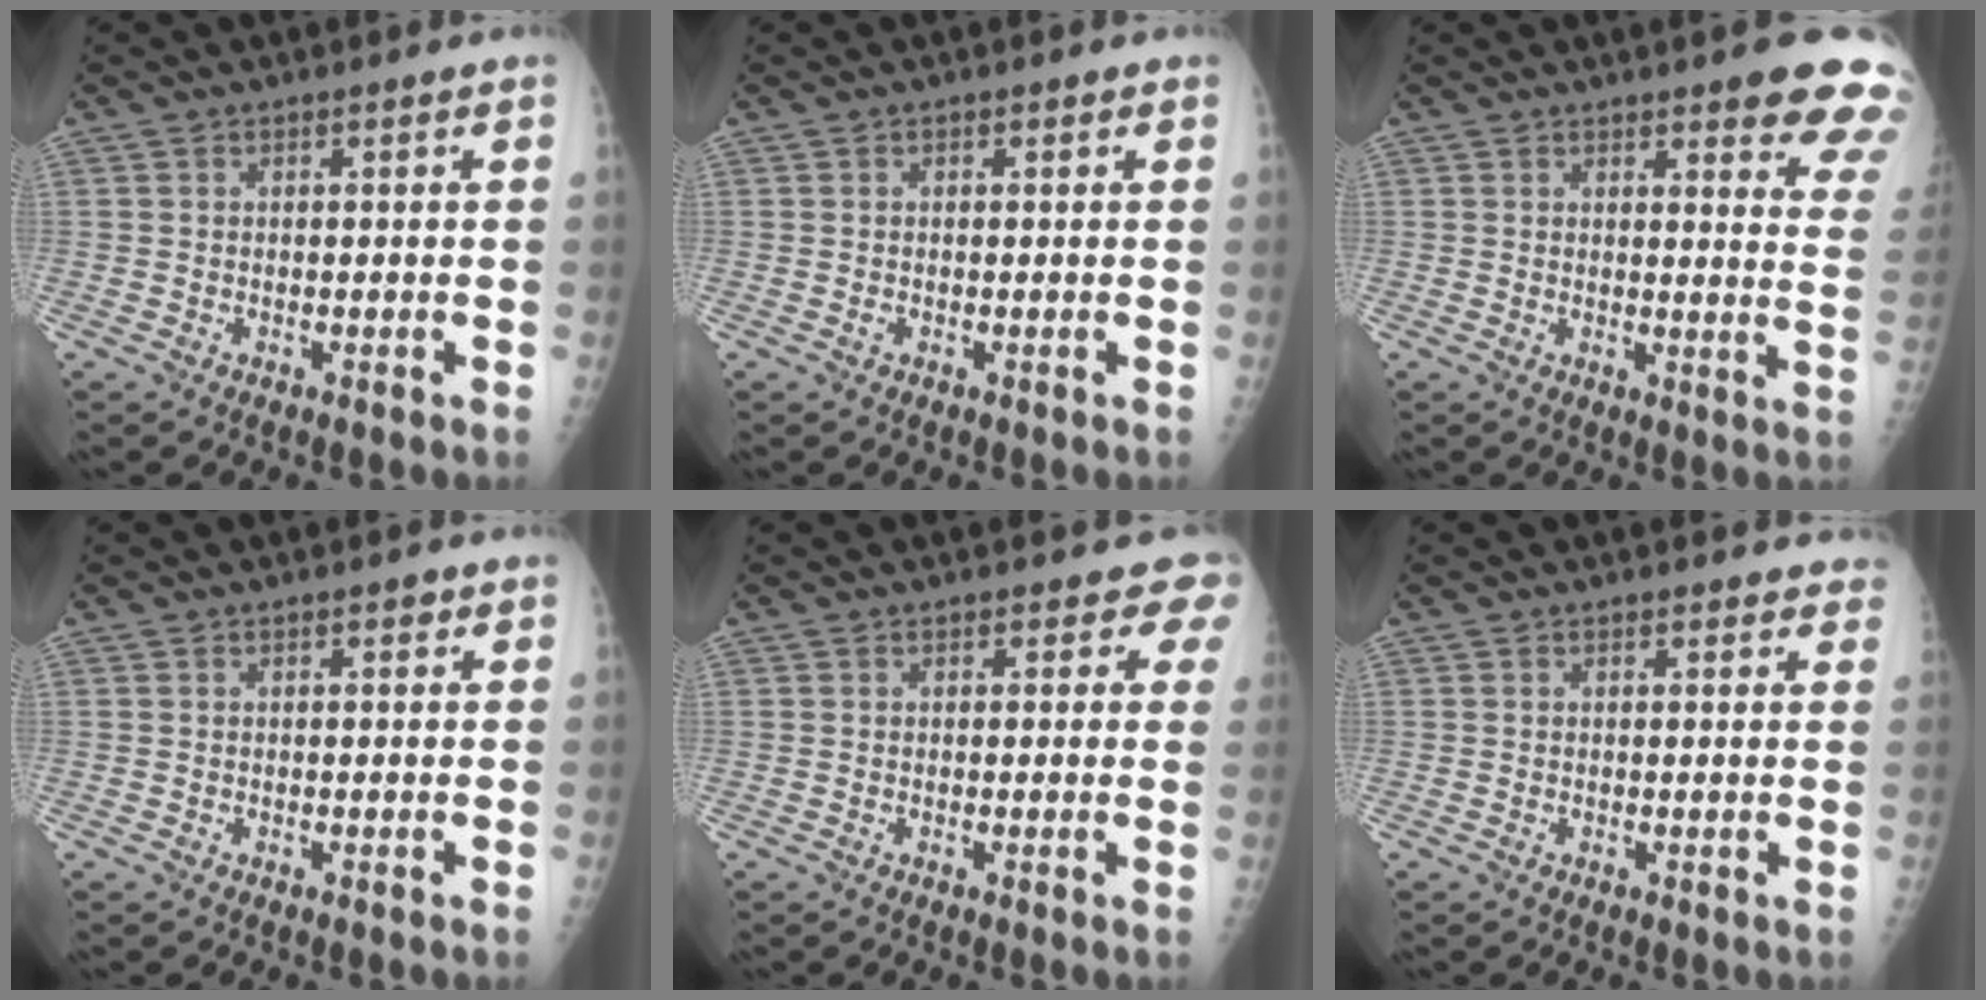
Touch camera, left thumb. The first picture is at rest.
{"total": 0.8, "force": [0.1, 0.6, 0.5], "torque": [-0.003, 0.000, 0.000]}
{"total": 13.0, "force": [9.3, 3.3, 8.4], "torque": [-0.061, -0.047, 0.090]}
{"total": 0.9, "force": [0.5, 0.5, 0.6], "torque": [-0.005, 0.000, 0.004]}
{"total": 3.4, "force": [2.6, 1.7, 1.2], "torque": [0.020, -0.007, 0.017]}
{"total": 3.7, "force": [3.3, 1.4, 1.0], "torque": [0.021, -0.008, 0.024]}